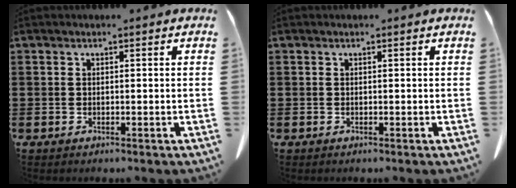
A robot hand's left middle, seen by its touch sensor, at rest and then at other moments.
{"total": 0.0}